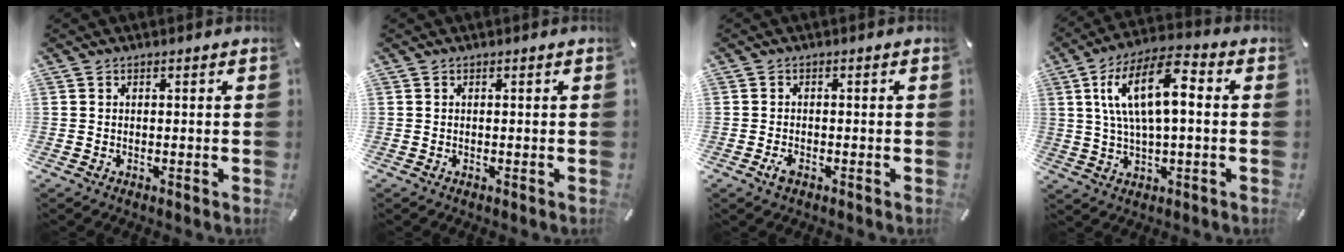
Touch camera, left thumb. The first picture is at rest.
{"total": 0.0}
{"total": 2.0, "force": [-1.1, 1.1, 1.2], "torque": [-0.037, -0.001, -0.024]}
{"total": 14.0, "force": [2.9, 6.0, 12.3], "torque": [-0.245, 0.006, 0.048]}